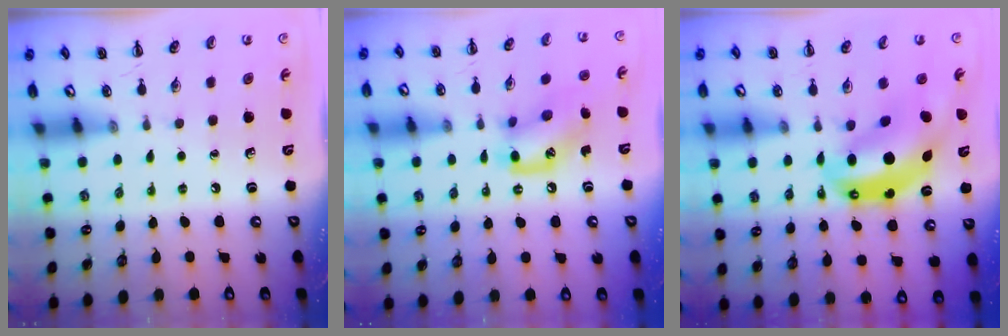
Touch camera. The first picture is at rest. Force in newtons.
{"total": 12.3, "press": 12.3, "slide": 0.8}
{"total": 11.8, "press": 11.4, "slide": 3.1}